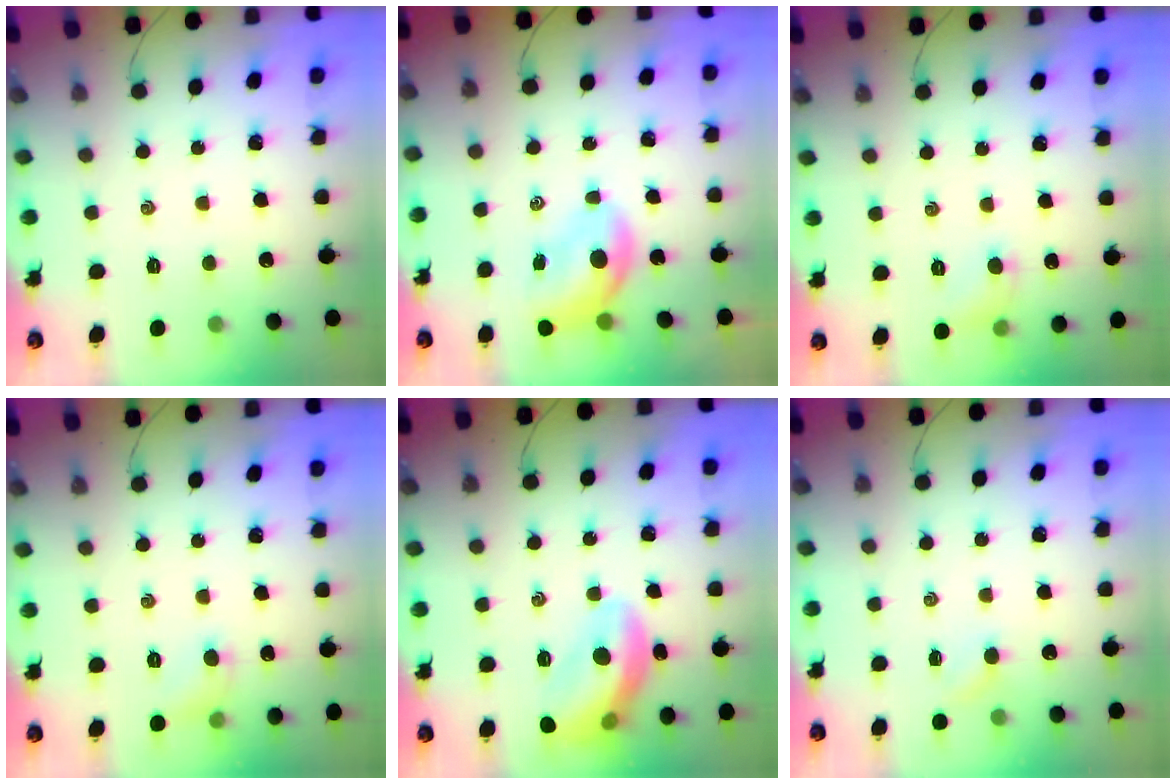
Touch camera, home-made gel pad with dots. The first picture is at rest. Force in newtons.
{"total": 6.7, "press": 6.6, "slide": 0.8}
{"total": 5.5, "press": 5.4, "slide": 1.2}
{"total": 5.5, "press": 5.4, "slide": 1.2}
{"total": 14.2, "press": 14.1, "slide": 1.6}
{"total": 2.4, "press": 2.3, "slide": 0.8}